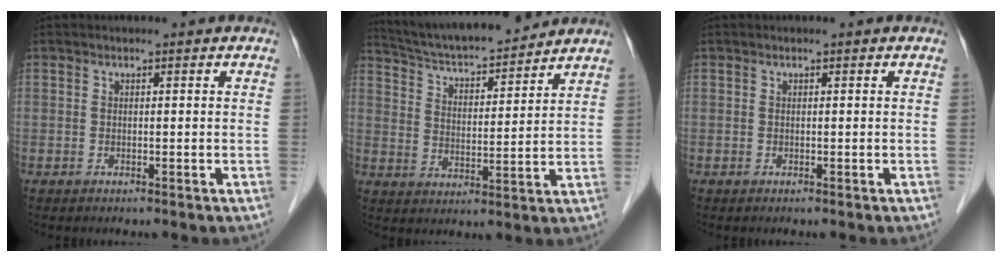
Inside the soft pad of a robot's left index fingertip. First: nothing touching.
{"total": 14.5, "force": [13.4, 1.4, 5.3], "torque": [-0.095, 0.005, 0.219]}
{"total": 0.0}